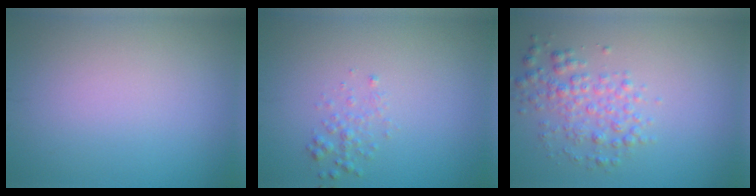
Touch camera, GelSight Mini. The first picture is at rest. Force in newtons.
{"total": 1.2, "press": 1.2, "slide": 0.0}
{"total": 3.0, "press": 3.0, "slide": 0.0}